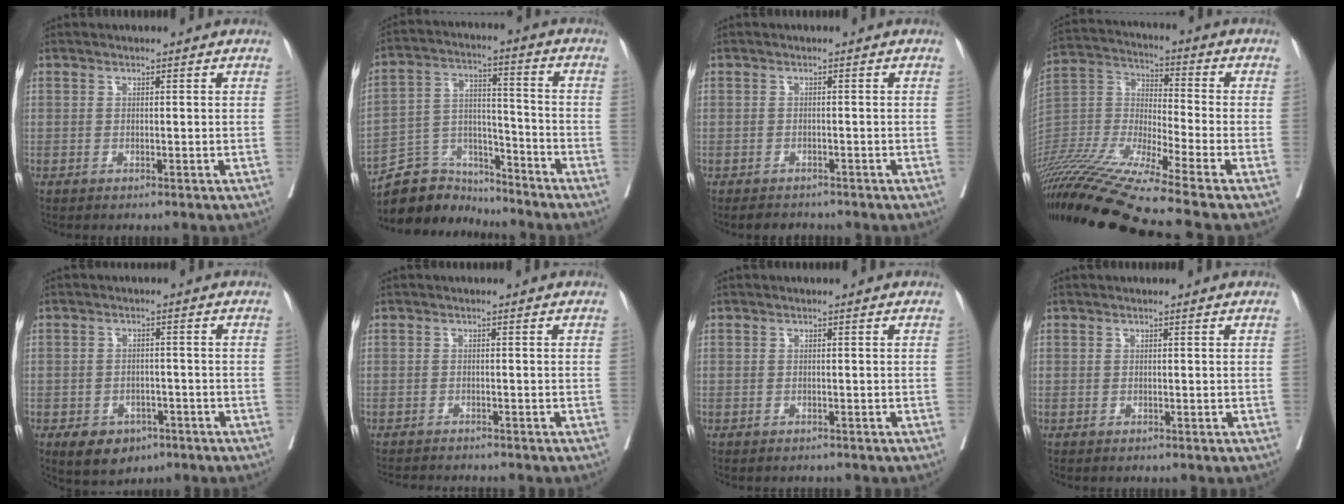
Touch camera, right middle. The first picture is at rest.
{"total": 10.1, "force": [-9.6, 3.3, 0.0], "torque": [-0.002, 0.043, -0.177]}
{"total": 2.6, "force": [-2.4, 1.0, 0.4], "torque": [-0.006, -0.003, -0.035]}
{"total": 21.5, "force": [-17.8, -1.9, 12.1], "torque": [-0.272, -0.037, -0.334]}
{"total": 6.0, "force": [-3.5, 4.0, 2.6], "torque": [-0.036, 0.002, -0.045]}
{"total": 5.8, "force": [-5.5, 0.6, 1.7], "torque": [-0.017, -0.009, -0.082]}
{"total": 1.5, "force": [-1.3, 0.5, 0.2], "torque": [-0.009, -0.002, -0.020]}
{"total": 0.0}